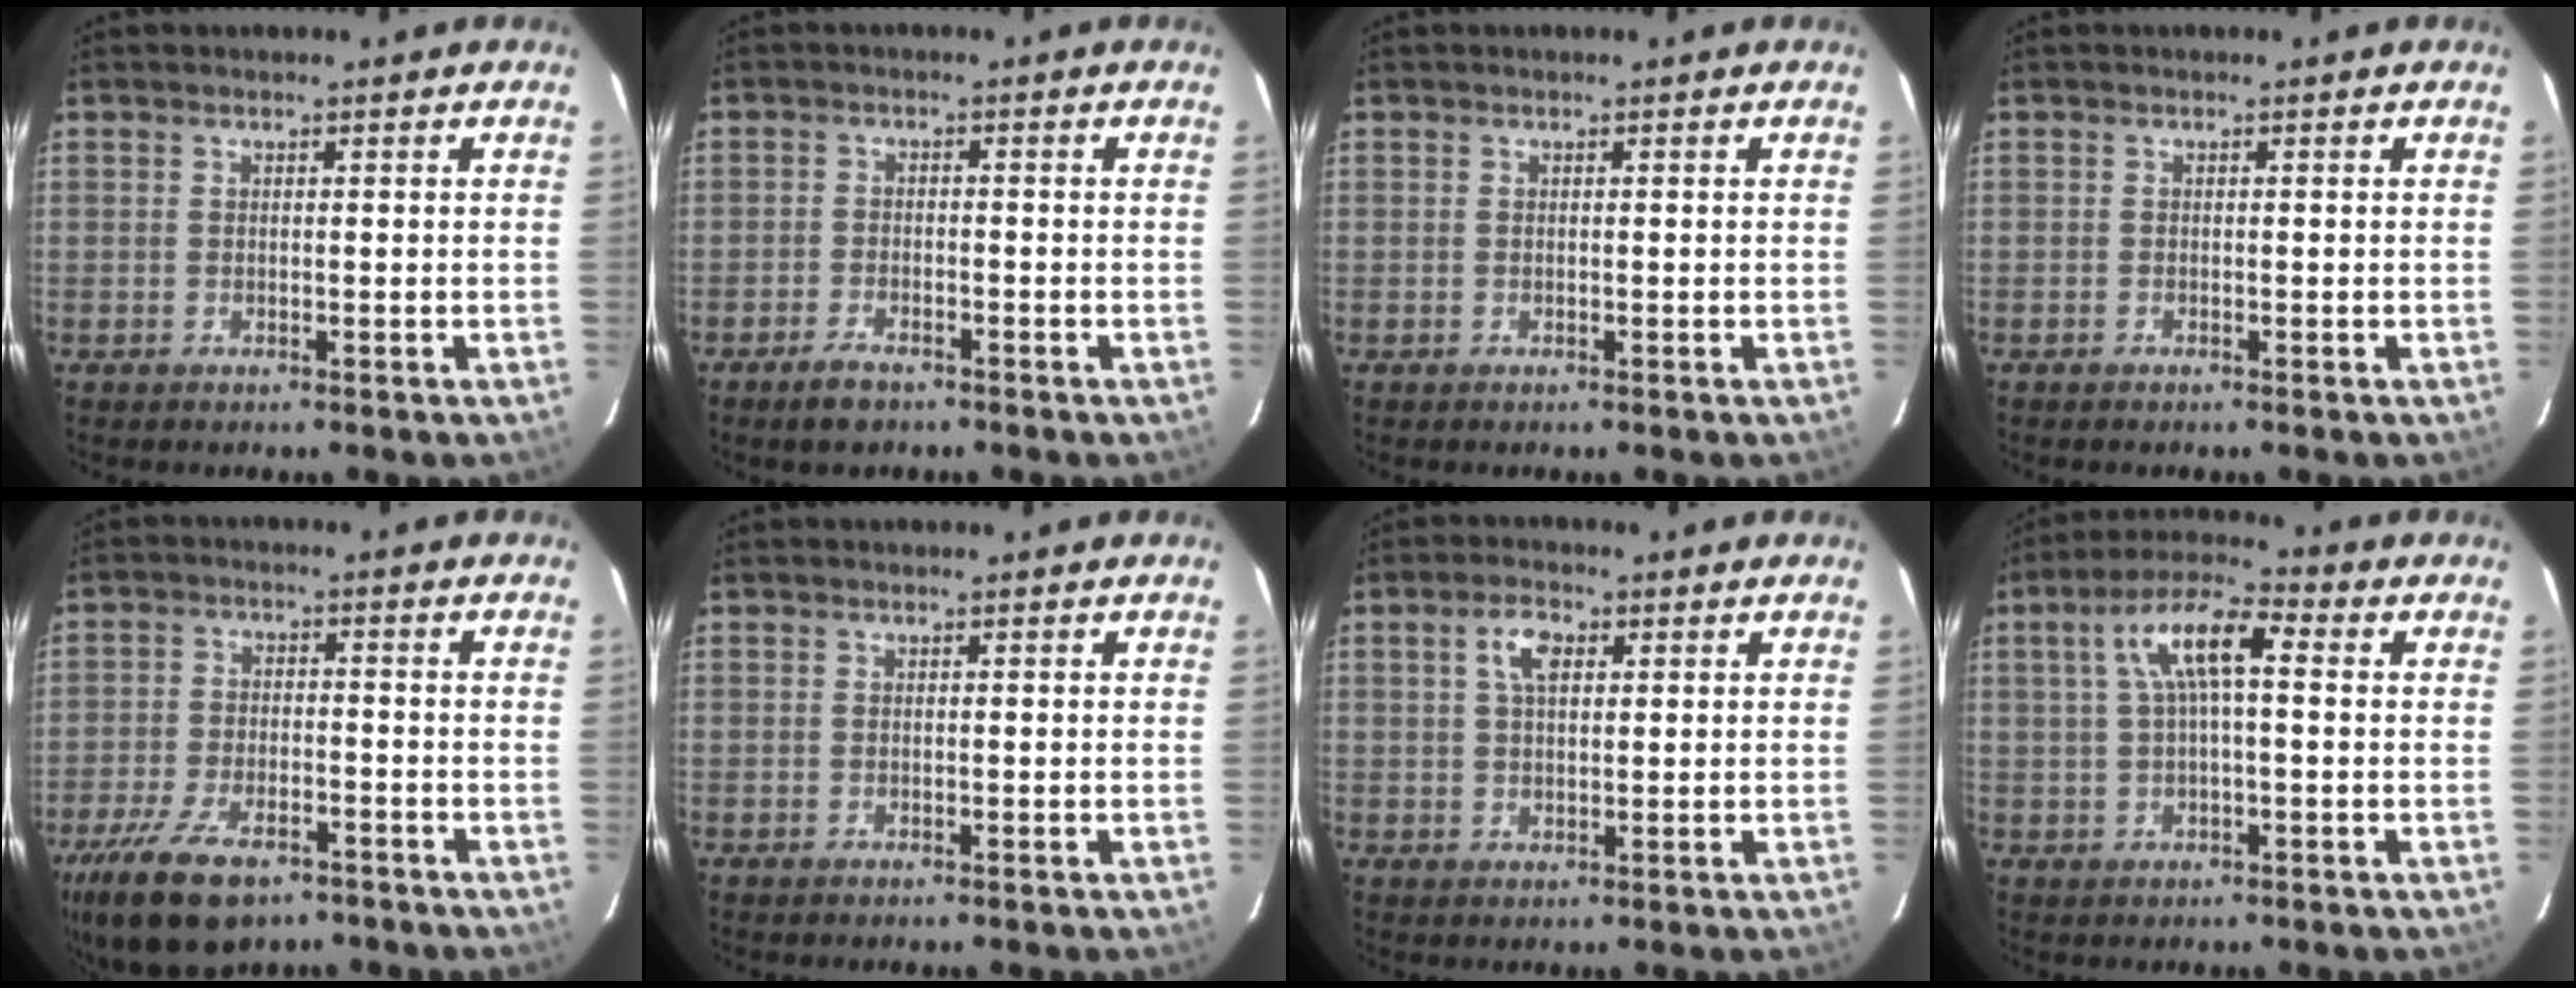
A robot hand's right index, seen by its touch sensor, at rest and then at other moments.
{"total": 3.8, "force": [-2.9, 1.5, 1.9], "torque": [-0.051, -0.001, -0.053]}
{"total": 0.0}
{"total": 0.0}
{"total": 14.9, "force": [-9.8, 6.9, 8.9], "torque": [-0.206, -0.027, -0.170]}
{"total": 0.0}
{"total": 4.4, "force": [1.6, 2.3, 3.4], "torque": [-0.062, 0.011, 0.029]}
{"total": 9.4, "force": [1.9, 2.9, 8.7], "torque": [-0.163, 0.025, 0.032]}